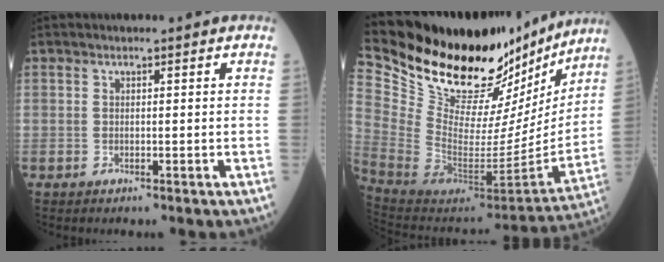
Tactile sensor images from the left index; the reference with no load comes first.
{"total": 30.2, "force": [25.1, 9.3, 13.8], "torque": [-0.235, -0.027, 0.388]}